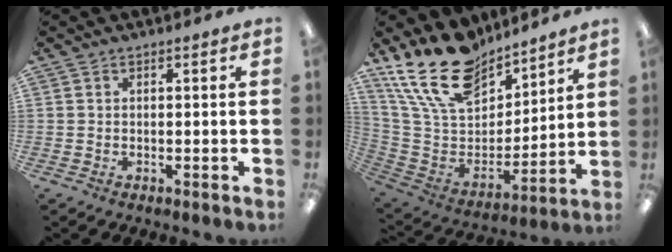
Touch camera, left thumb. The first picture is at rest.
{"total": 21.9, "force": [16.0, 11.0, 10.1], "torque": [-0.203, -0.092, 0.296]}